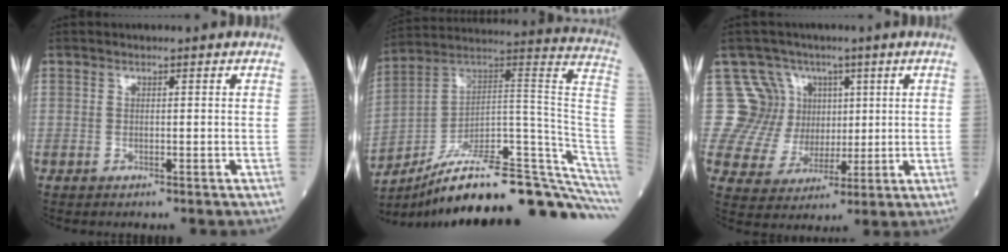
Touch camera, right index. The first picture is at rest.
{"total": 28.3, "force": [-21.5, 2.7, 18.2], "torque": [-0.158, 0.049, -0.319]}
{"total": 12.4, "force": [4.6, 11.5, 0.9], "torque": [-0.024, 0.057, 0.099]}